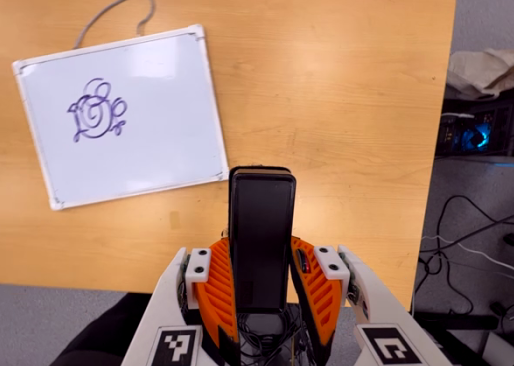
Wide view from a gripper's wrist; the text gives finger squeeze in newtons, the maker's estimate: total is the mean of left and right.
{"total": 4.2, "left": 2.6, "right": 5.8}